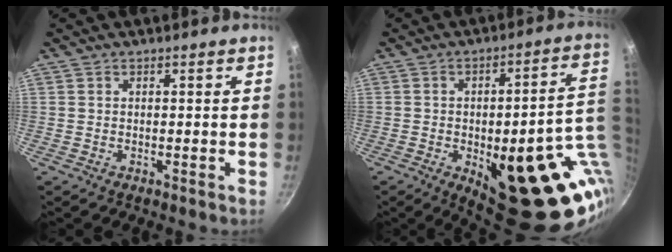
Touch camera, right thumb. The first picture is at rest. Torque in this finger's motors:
{"motor_torque": [2.77, 2.24, 2.00, -0.77, 0.46]}